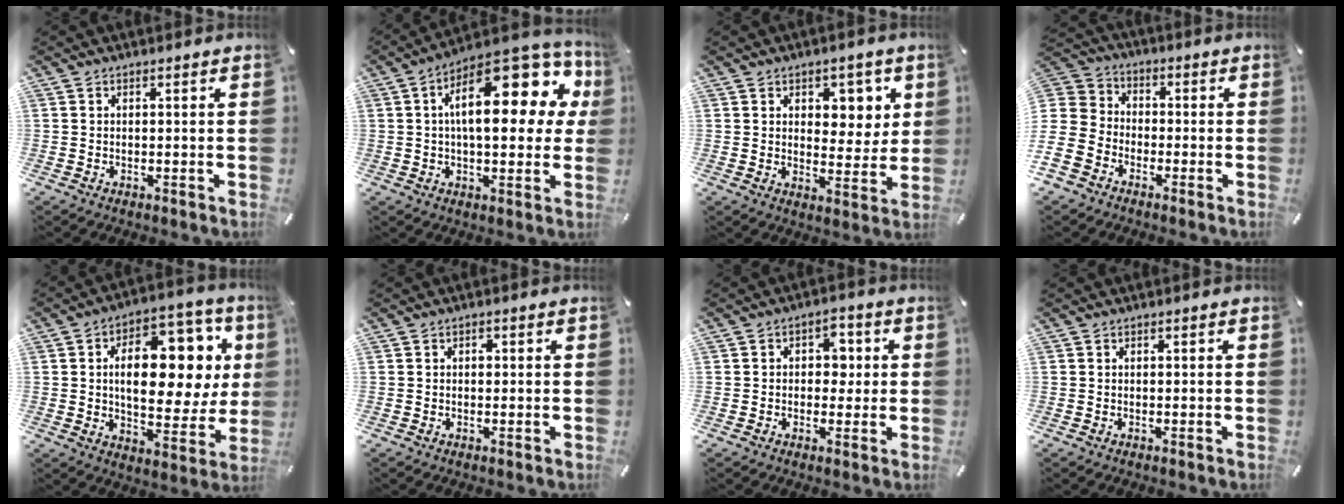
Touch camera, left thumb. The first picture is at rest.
{"total": 21.9, "force": [6.5, 10.1, 18.3], "torque": [-0.277, -0.039, 0.105]}
{"total": 6.3, "force": [3.0, 4.9, 2.7], "torque": [-0.016, -0.016, 0.045]}
{"total": 10.5, "force": [-5.1, 8.4, 3.7], "torque": [-0.097, 0.033, -0.098]}
{"total": 19.6, "force": [4.9, 11.0, 15.5], "torque": [-0.216, -0.027, 0.078]}
{"total": 0.9, "force": [0.1, 0.8, 0.4], "torque": [0.000, 0.001, -0.002]}
{"total": 4.0, "force": [-0.2, 3.1, 2.5], "torque": [-0.018, -0.001, -0.016]}
{"total": 0.0}